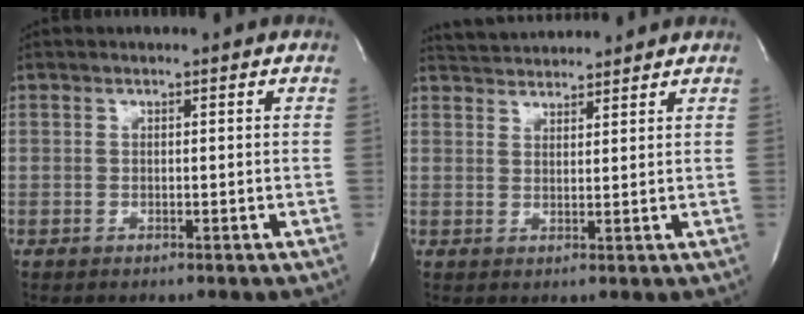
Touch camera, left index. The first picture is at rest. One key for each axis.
{"total": 5.5, "fx": 5.5, "fy": 0.5, "fz": 0.8, "tx": -0.021, "ty": 0.024, "tz": 0.088}